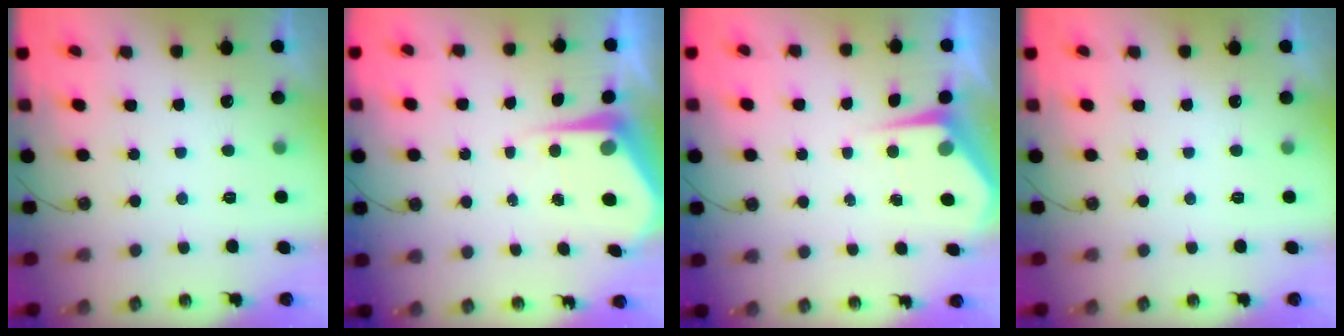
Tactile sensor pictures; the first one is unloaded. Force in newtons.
{"total": 6.1, "press": 6.1, "slide": 0.6}
{"total": 5.4, "press": 5.3, "slide": 0.6}
{"total": 0.0}